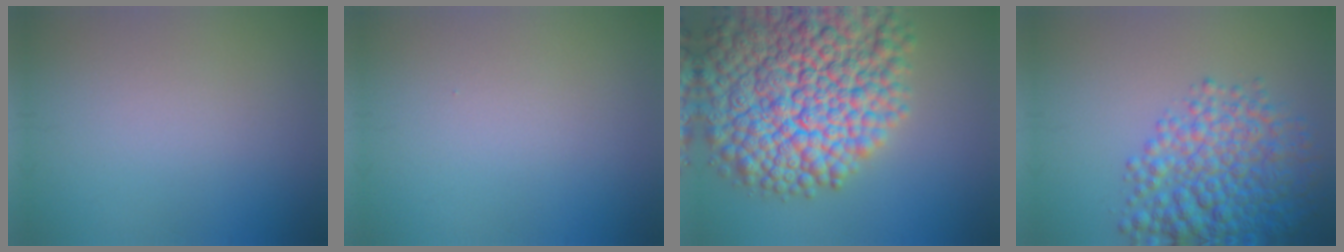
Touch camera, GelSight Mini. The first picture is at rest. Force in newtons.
{"total": 0.0}
{"total": 16.1, "press": 16.0, "slide": 0.8}
{"total": 7.6, "press": 7.6, "slide": 0.3}